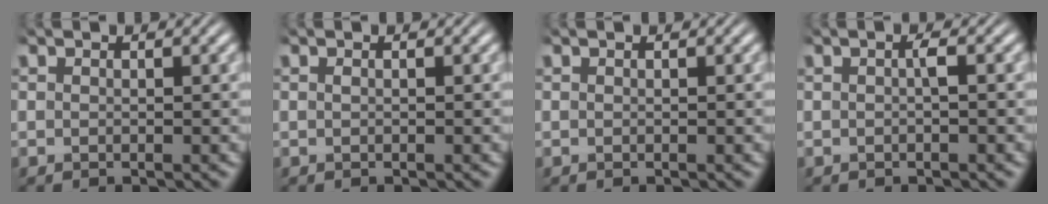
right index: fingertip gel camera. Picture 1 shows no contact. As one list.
[{"total": 0.0}, {"total": 0.0}, {"total": 0.8, "force": [0.0, 0.2, 0.7], "torque": [-0.012, 0.003, -0.001]}]